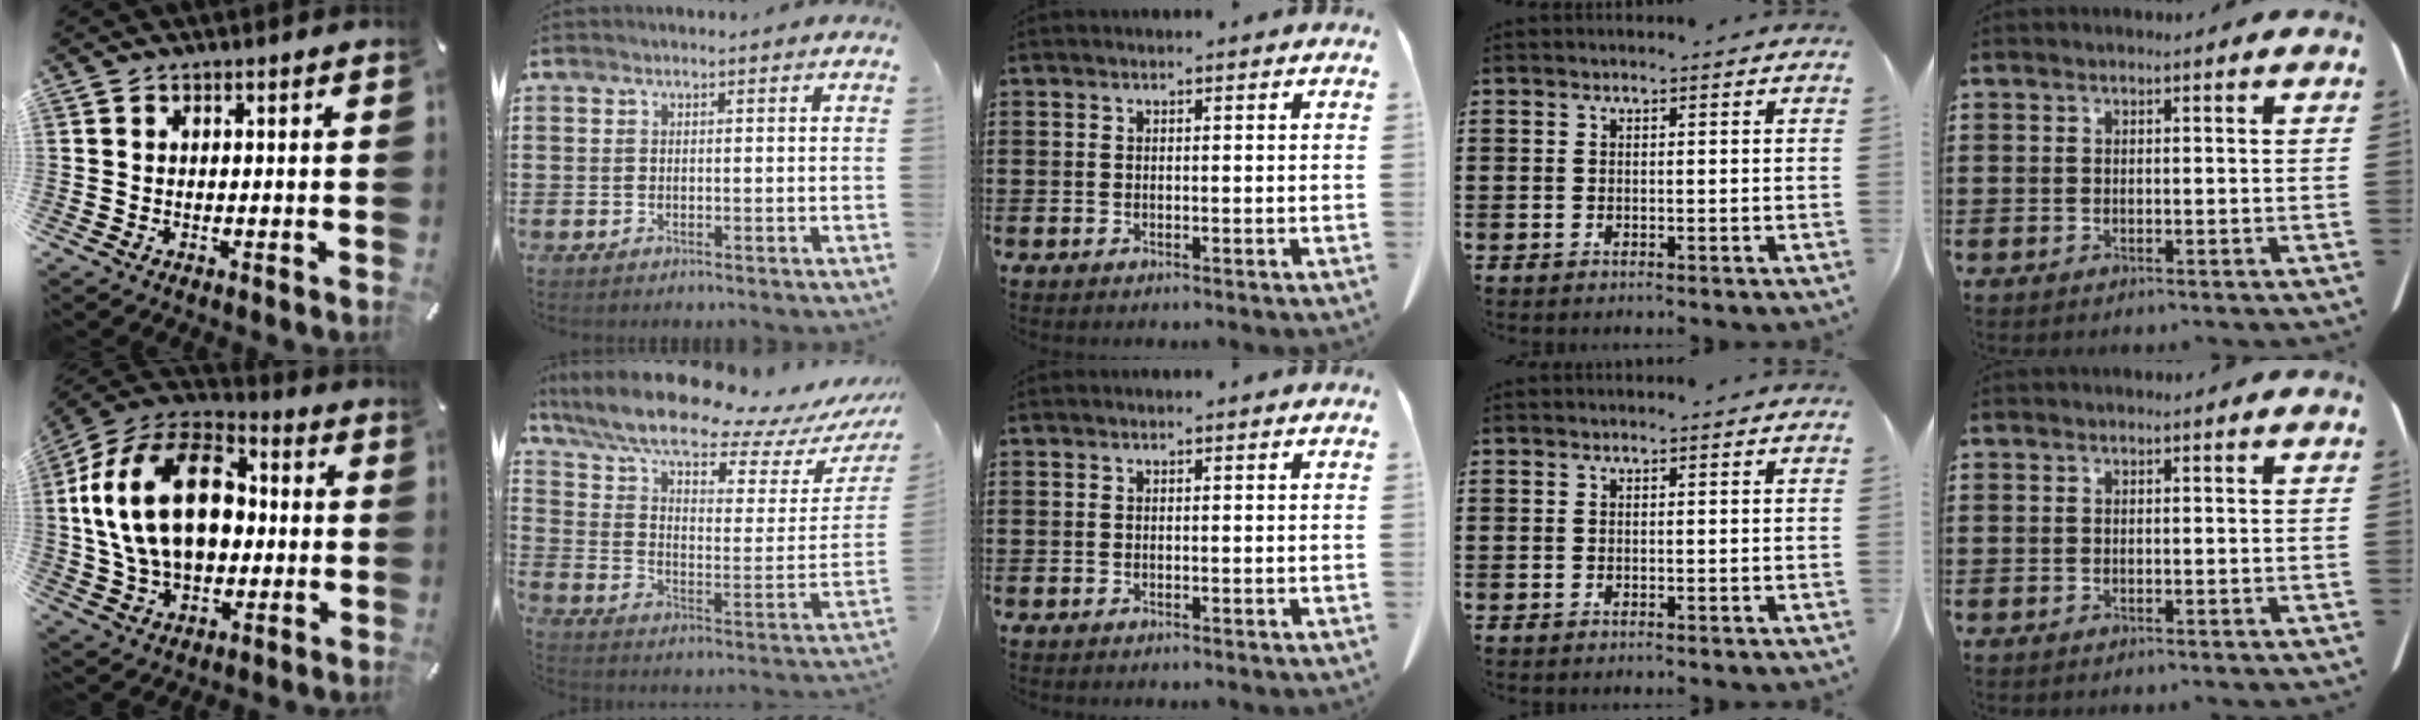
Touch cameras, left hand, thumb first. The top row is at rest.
{"thumb": {"total": 23.3, "force": [1.9, 16.2, 16.7], "torque": [-0.343, 0.016, 0.029]}, "index": {"total": 12.3, "force": [10.2, 2.3, 6.4], "torque": [-0.152, -0.071, 0.178]}}